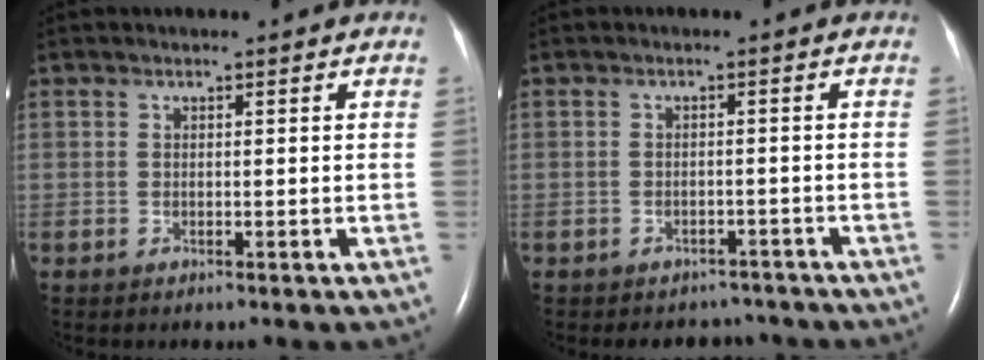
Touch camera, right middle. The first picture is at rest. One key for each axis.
{"total": 4.5, "fx": -4.0, "fy": 2.1, "fz": 0.0, "tx": -0.002, "ty": 0.011, "tz": -0.046}